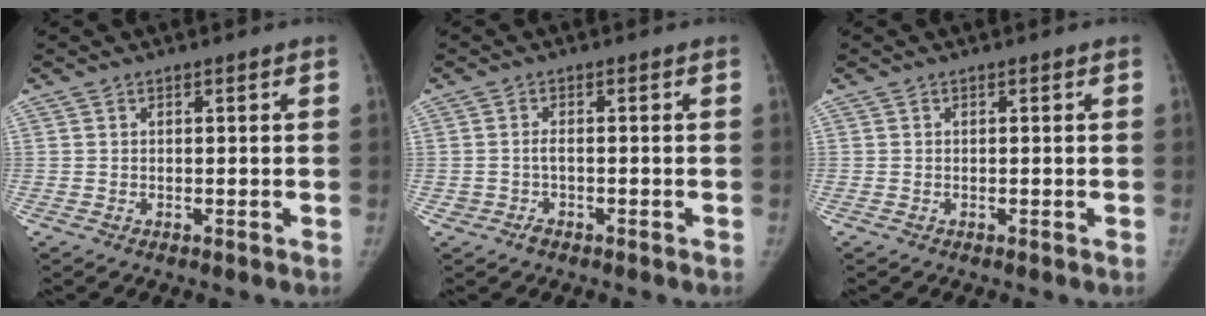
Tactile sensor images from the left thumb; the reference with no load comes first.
{"total": 1.5, "force": [-0.7, 1.0, 0.9], "torque": [-0.016, 0.007, -0.011]}
{"total": 0.0}